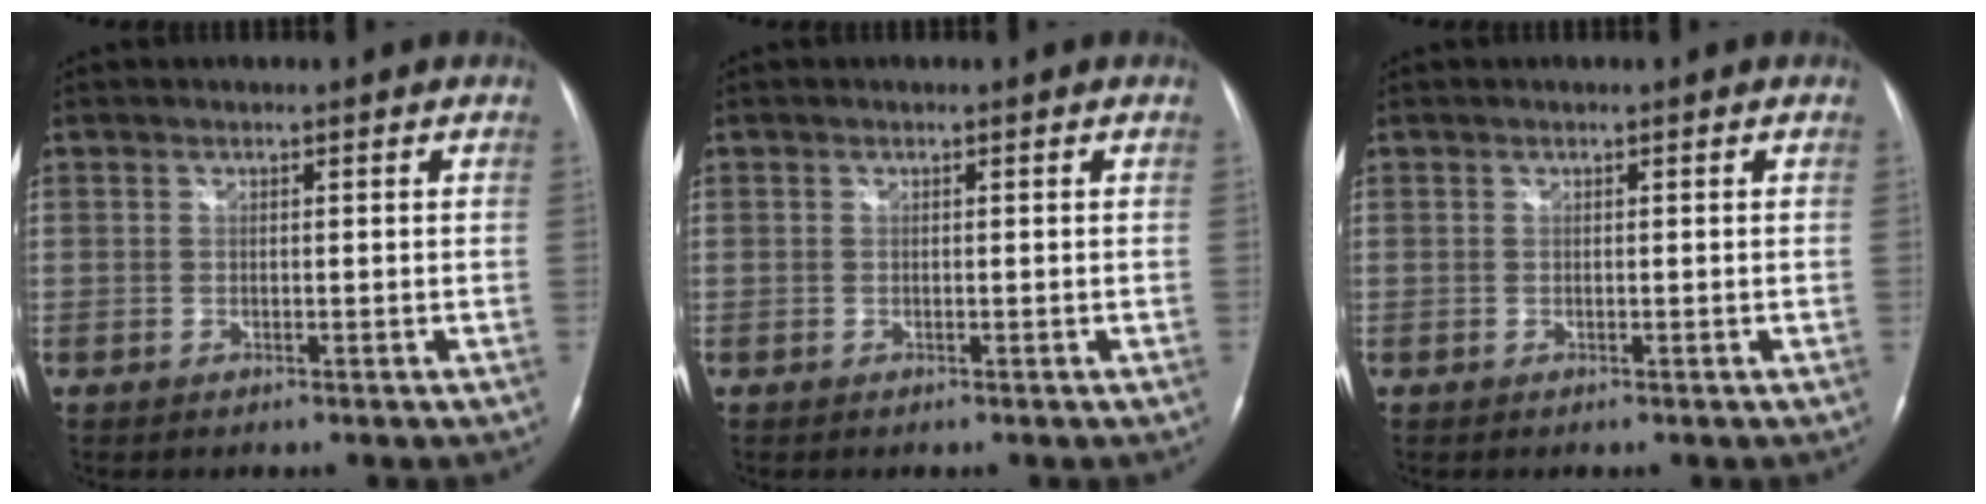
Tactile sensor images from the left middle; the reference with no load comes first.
{"total": 0.0}
{"total": 0.0}